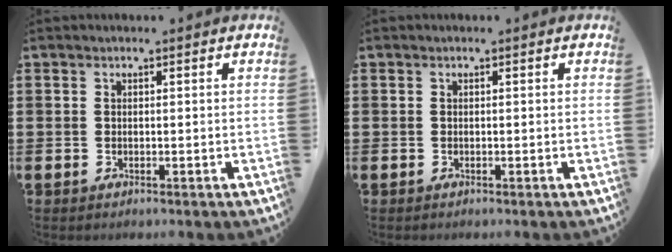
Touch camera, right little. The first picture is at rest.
{"total": 0.0}